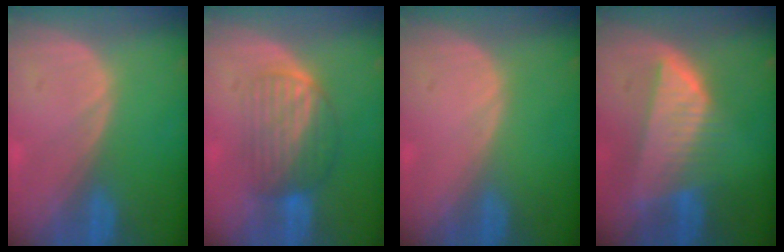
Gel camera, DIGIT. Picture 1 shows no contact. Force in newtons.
{"total": 6.5, "press": 6.3, "slide": 1.6}
{"total": 0.0}
{"total": 8.2, "press": 7.2, "slide": 3.9}